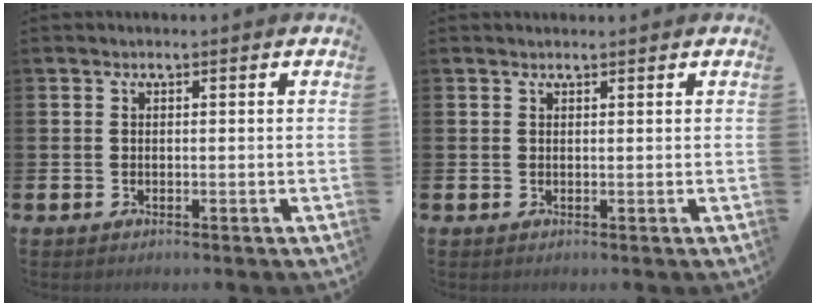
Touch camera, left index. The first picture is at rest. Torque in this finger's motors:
{"motor_torque": [0.51, -0.87, -0.05, -0.01]}